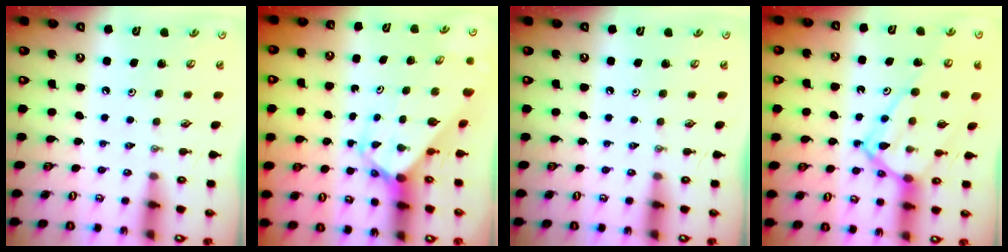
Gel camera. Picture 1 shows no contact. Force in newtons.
{"total": 3.1, "press": 3.1, "slide": 0.2}
{"total": 0.0}
{"total": 14.6, "press": 14.5, "slide": 1.3}